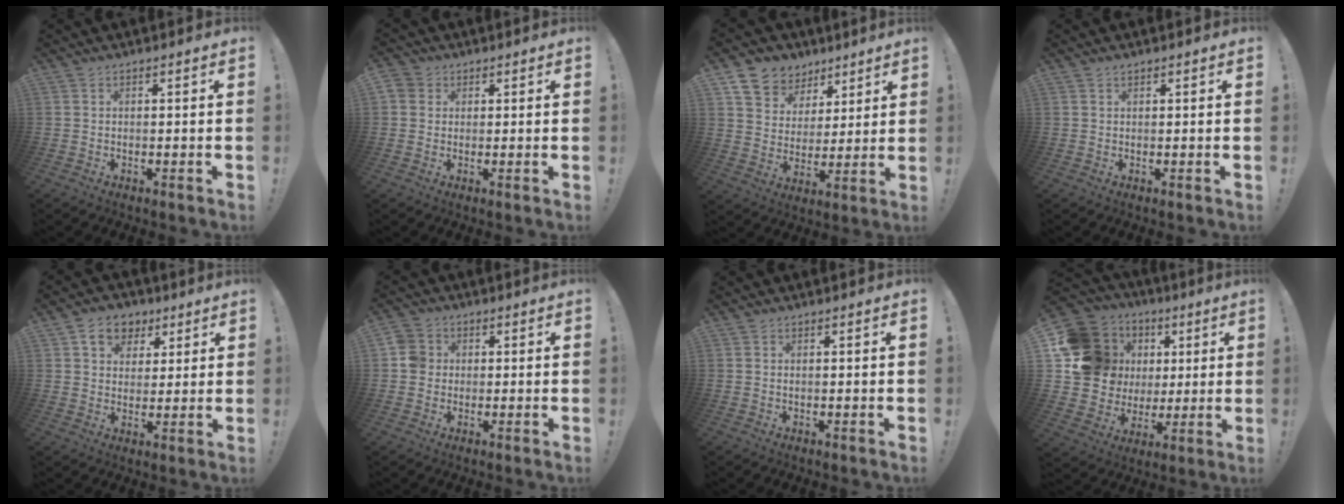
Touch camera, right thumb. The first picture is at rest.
{"total": 3.4, "force": [1.2, 3.1, 1.1], "torque": [-0.028, 0.005, 0.024]}
{"total": 9.9, "force": [6.3, 7.4, 1.8], "torque": [-0.030, -0.047, 0.126]}
{"total": 0.6, "force": [0.5, 0.1, 0.2], "torque": [-0.004, -0.002, 0.010]}
{"total": 9.5, "force": [4.6, 7.5, 3.4], "torque": [-0.047, -0.017, 0.091]}
{"total": 5.2, "force": [0.2, 4.8, 1.9], "torque": [-0.038, 0.016, 0.005]}
{"total": 0.0}
{"total": 20.3, "force": [5.6, 17.5, 8.6], "torque": [-0.135, -0.013, 0.149]}